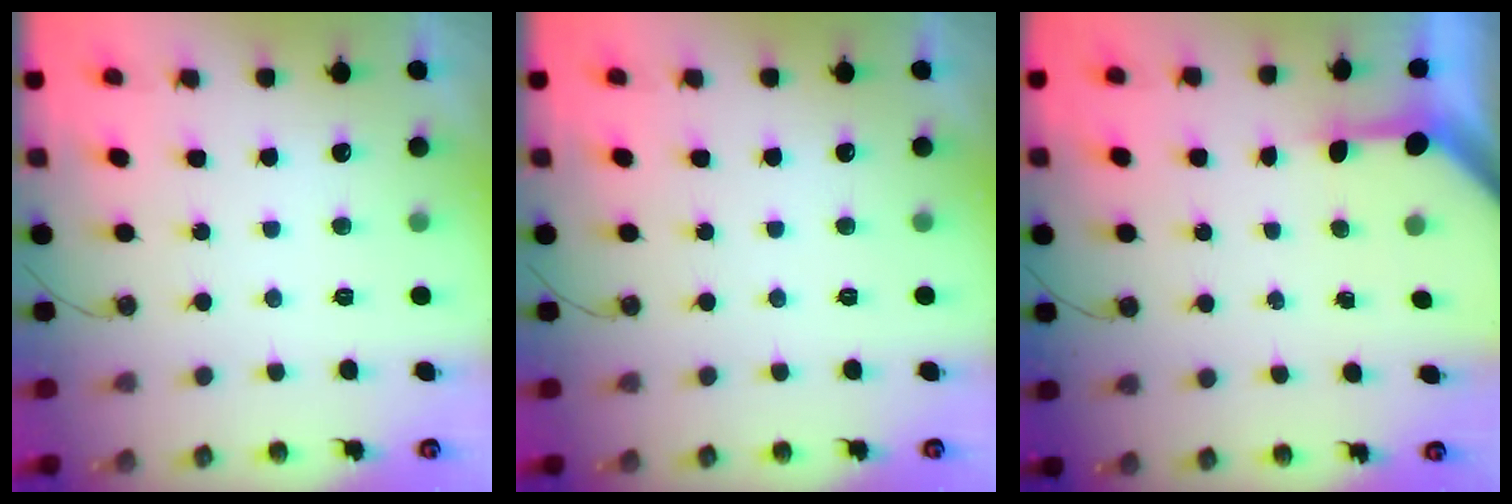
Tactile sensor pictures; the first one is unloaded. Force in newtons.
{"total": 0.0}
{"total": 3.5, "press": 3.5, "slide": 0.4}